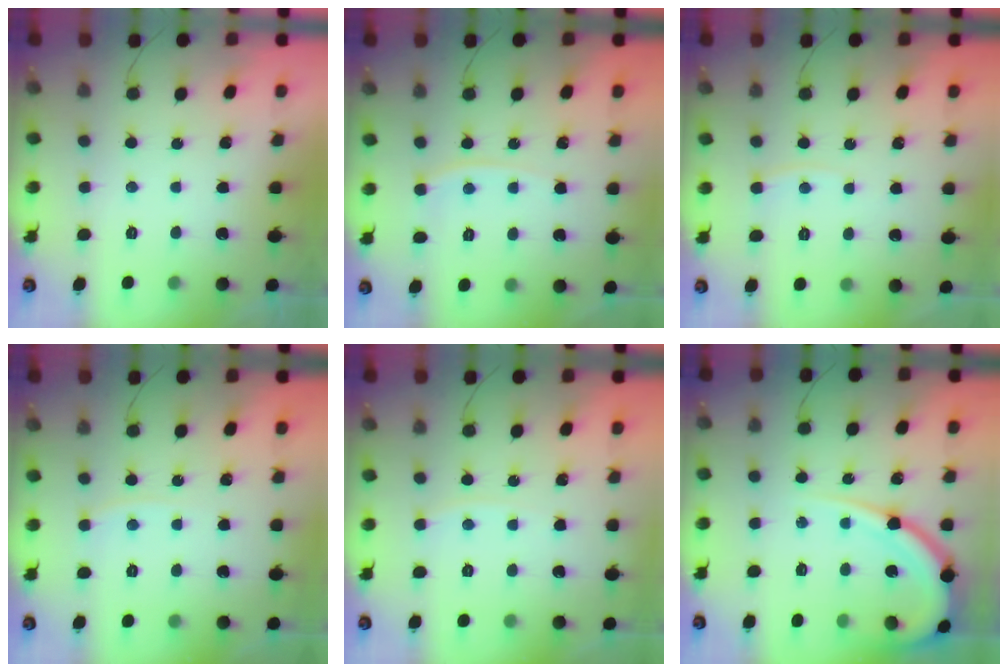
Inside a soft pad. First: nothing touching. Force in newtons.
{"total": 4.6, "press": 4.5, "slide": 0.7}
{"total": 3.7, "press": 3.6, "slide": 0.5}
{"total": 3.6, "press": 3.6, "slide": 0.5}
{"total": 3.4, "press": 3.3, "slide": 0.4}
{"total": 13.4, "press": 13.3, "slide": 1.5}